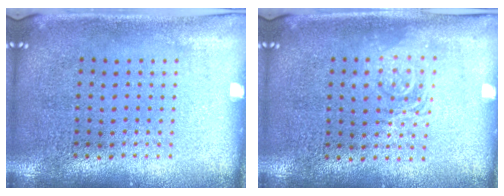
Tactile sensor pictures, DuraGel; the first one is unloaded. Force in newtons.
{"total": 1.1, "press": 1.1, "slide": 0.3}